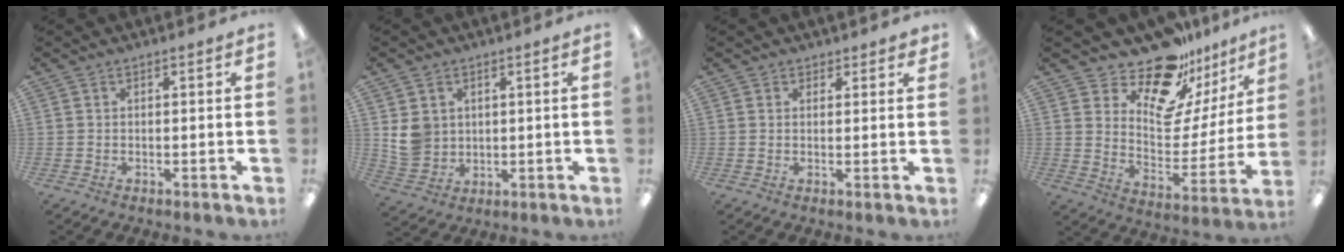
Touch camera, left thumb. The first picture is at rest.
{"total": 6.5, "force": [2.0, 5.8, 2.1], "torque": [-0.029, 0.006, 0.042]}
{"total": 1.7, "force": [1.3, 1.0, 0.1], "torque": [0.005, -0.001, 0.024]}
{"total": 17.2, "force": [14.7, 6.7, 5.7], "torque": [-0.105, -0.125, 0.259]}